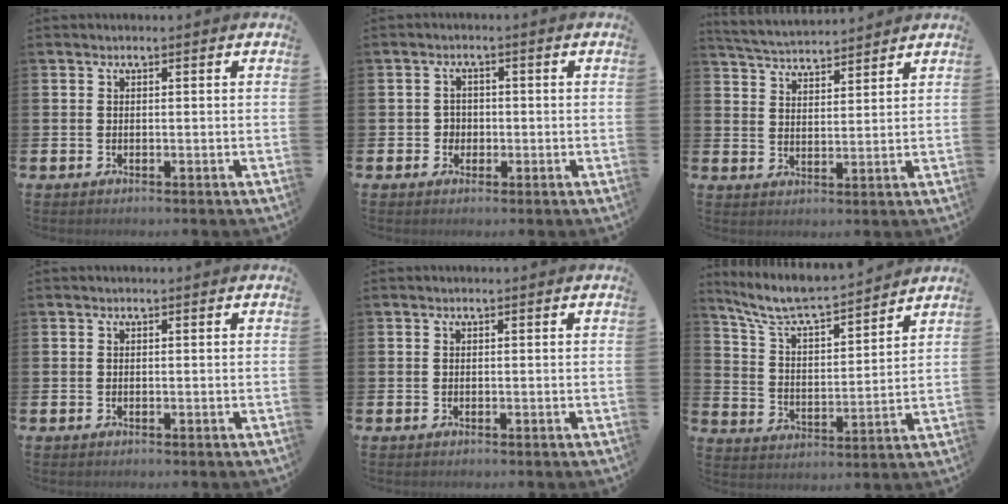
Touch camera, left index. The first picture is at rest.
{"total": 1.9, "force": [-0.3, 1.9, 0.3], "torque": [-0.005, 0.005, -0.013]}
{"total": 4.5, "force": [4.5, 0.5, 0.3], "torque": [-0.028, -0.033, 0.077]}
{"total": 0.0}
{"total": 0.0}
{"total": 7.7, "force": [7.4, 0.6, 2.3], "torque": [-0.081, -0.052, 0.127]}